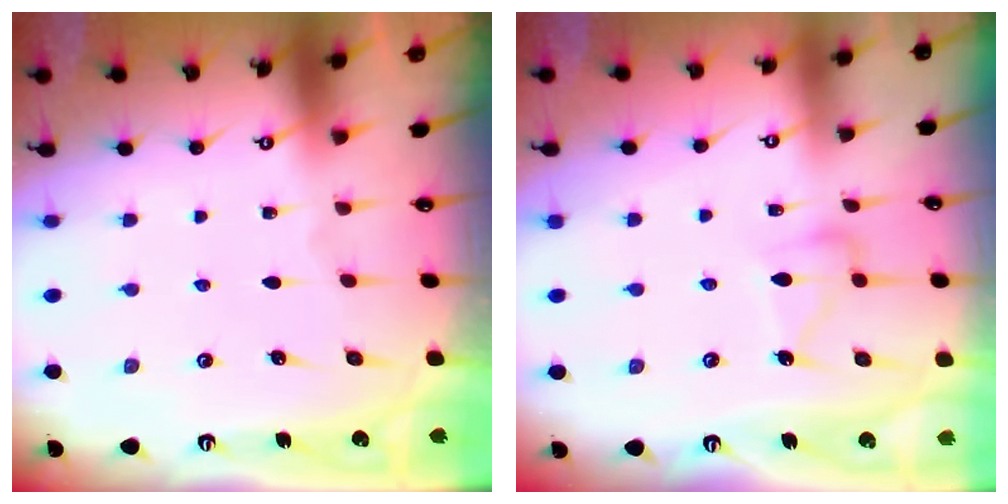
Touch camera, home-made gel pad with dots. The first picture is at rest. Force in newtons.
{"total": 7.6, "press": 7.5, "slide": 0.5}